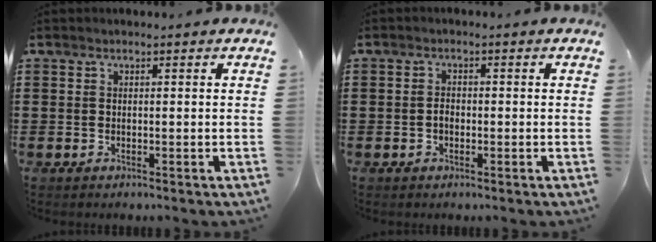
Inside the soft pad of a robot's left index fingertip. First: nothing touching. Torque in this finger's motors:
{"motor_torque": [0.04, 0.07, 0.05, -0.05]}